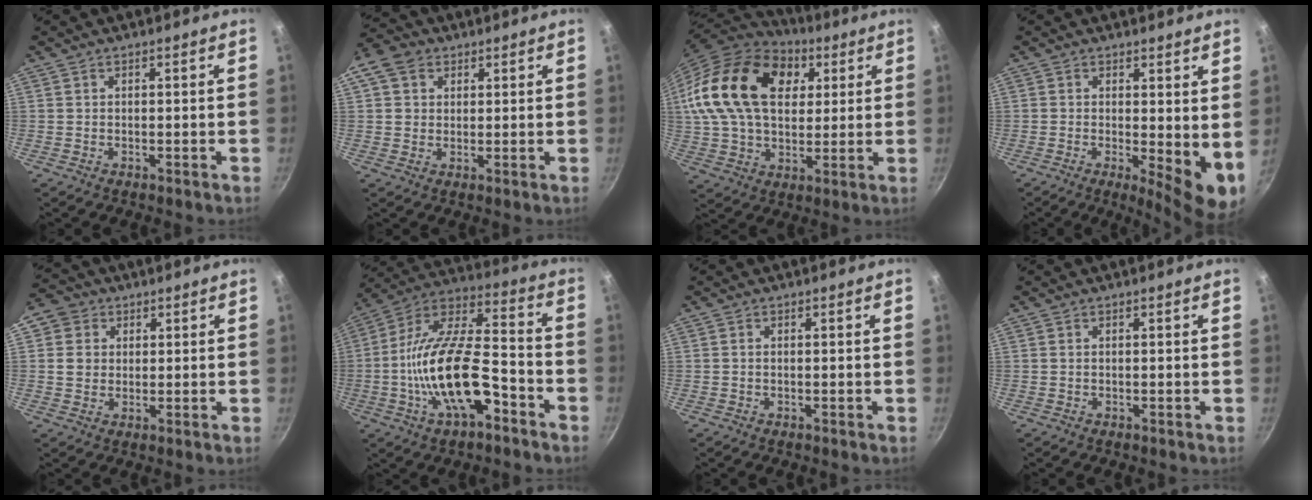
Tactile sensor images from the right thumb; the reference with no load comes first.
{"total": 7.5, "force": [2.8, 6.0, 3.5], "torque": [-0.044, 0.007, 0.039]}
{"total": 25.3, "force": [7.3, 16.7, 17.5], "torque": [-0.302, 0.007, 0.122]}
{"total": 8.1, "force": [0.2, 2.7, 7.6], "torque": [-0.096, -0.021, 0.005]}
{"total": 6.0, "force": [1.6, 5.4, 2.1], "torque": [-0.002, 0.004, 0.019]}
{"total": 20.7, "force": [-7.1, 8.9, 17.2], "torque": [-0.300, 0.049, -0.140]}
{"total": 0.0}
{"total": 0.0}